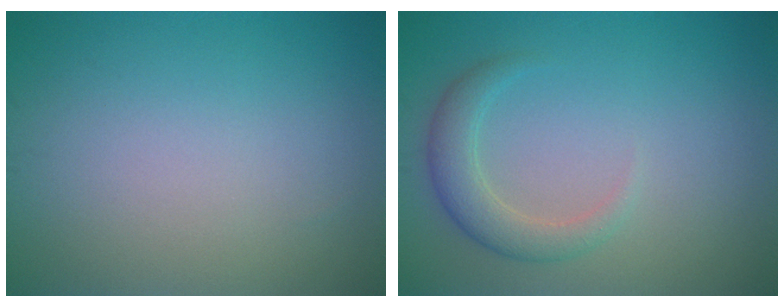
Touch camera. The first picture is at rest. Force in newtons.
{"total": 2.8, "press": 2.8, "slide": 0.2}